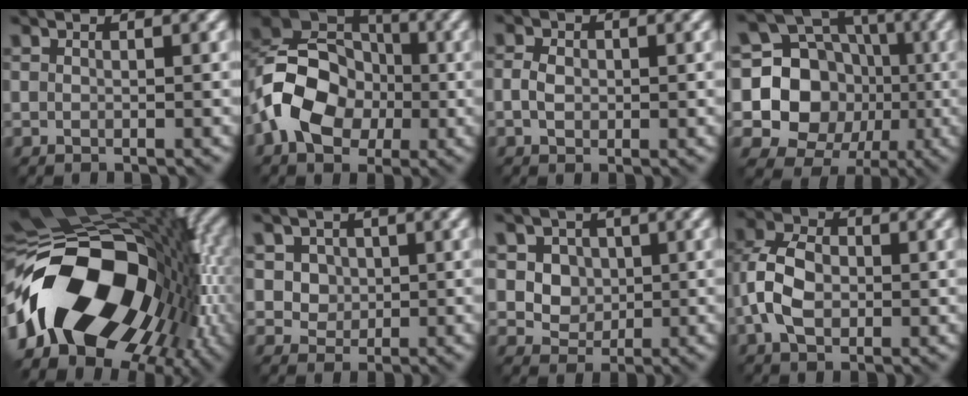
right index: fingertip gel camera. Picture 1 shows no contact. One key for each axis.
{"total": 9.8, "fx": -2.9, "fy": 7.2, "fz": 5.9, "tx": -0.110, "ty": -0.004, "tz": -0.059}
{"total": 2.0, "fx": -0.3, "fy": 1.6, "fz": 1.2, "tx": -0.028, "ty": -0.001, "tz": -0.010}
{"total": 15.7, "fx": -0.5, "fy": 14.3, "fz": 6.4, "tx": -0.142, "ty": 0.017, "tz": -0.033}
{"total": 18.7, "fx": -5.5, "fy": 11.2, "fz": 13.9, "tx": -0.246, "ty": -0.008, "tz": -0.104}
{"total": 3.7, "fx": 1.2, "fy": 3.1, "fz": 1.5, "tx": -0.031, "ty": 0.001, "tz": 0.022}
{"total": 4.6, "fx": 1.3, "fy": 3.9, "fz": 2.1, "tx": -0.037, "ty": 0.003, "tz": 0.024}
{"total": 5.8, "fx": -1.0, "fy": 4.0, "fz": 4.1, "tx": -0.091, "ty": 0.007, "tz": -0.028}